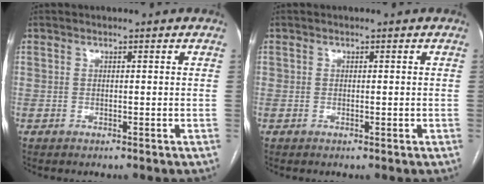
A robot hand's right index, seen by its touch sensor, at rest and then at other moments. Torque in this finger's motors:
{"motor_torque": [-0.23, 0.39, 0.00, 0.01]}